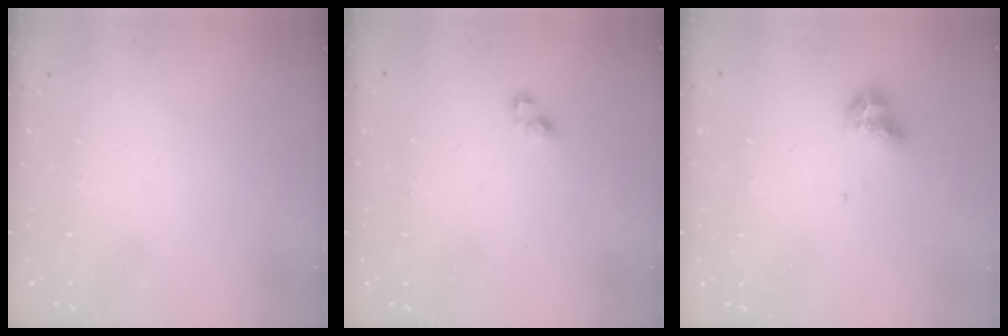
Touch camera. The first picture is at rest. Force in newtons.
{"total": 3.4, "press": 3.4, "slide": 0.2}
{"total": 9.0, "press": 9.0, "slide": 0.9}